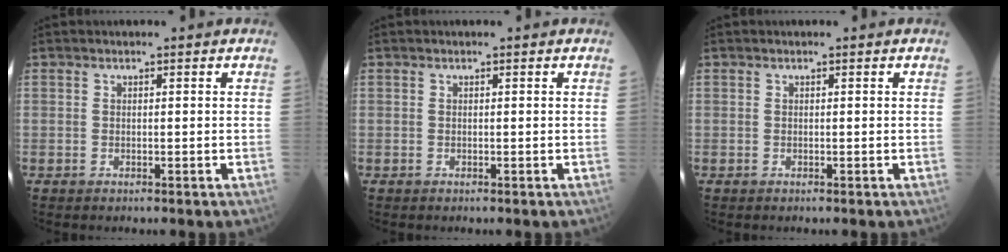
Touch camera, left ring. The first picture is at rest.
{"total": 0.0}
{"total": 0.0}